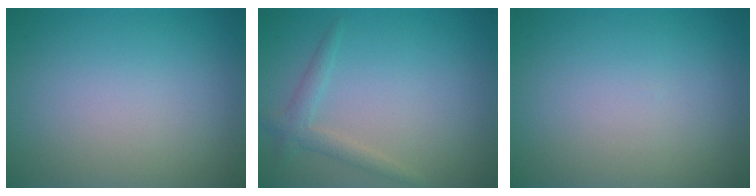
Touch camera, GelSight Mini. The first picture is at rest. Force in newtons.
{"total": 1.8, "press": 1.8, "slide": 0.1}
{"total": 0.0}